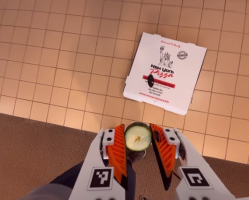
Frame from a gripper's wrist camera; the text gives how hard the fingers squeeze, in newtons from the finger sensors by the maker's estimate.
{"total": 7.8, "left": 7.9, "right": 7.7}